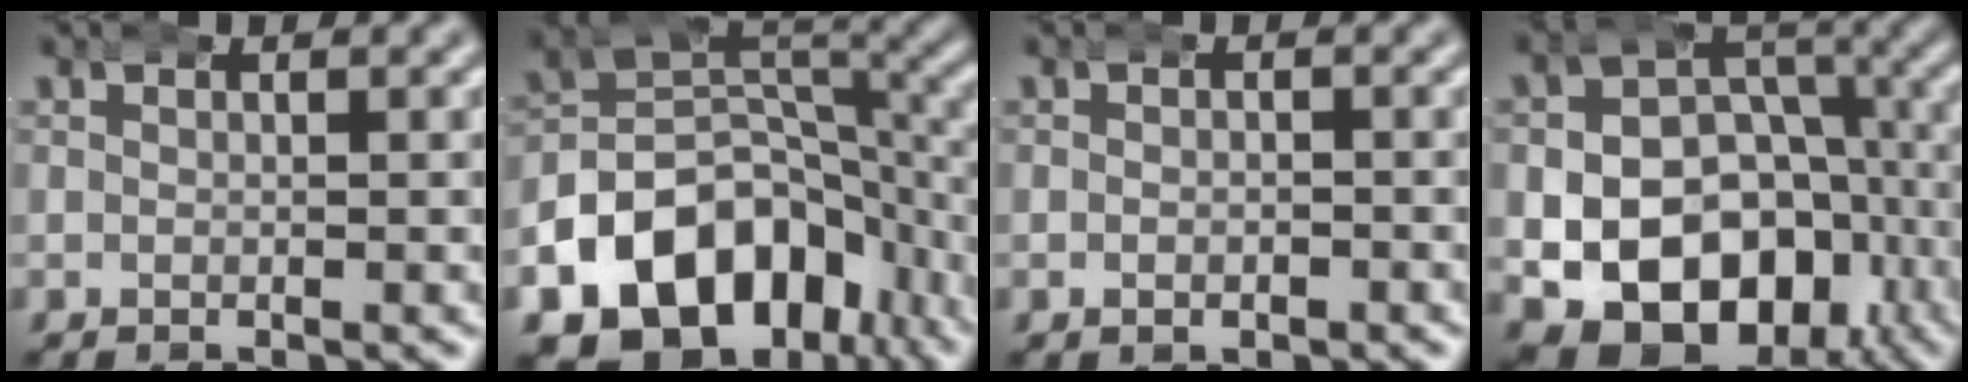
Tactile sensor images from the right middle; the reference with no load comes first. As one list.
[{"total": 18.4, "force": [-7.3, 13.7, 9.9], "torque": [-0.184, -0.062, -0.100]}, {"total": 0.9, "force": [-0.4, 0.6, 0.5], "torque": [-0.008, -0.001, -0.005]}, {"total": 17.7, "force": [-4.8, 14.5, 8.9], "torque": [-0.188, -0.073, -0.058]}]